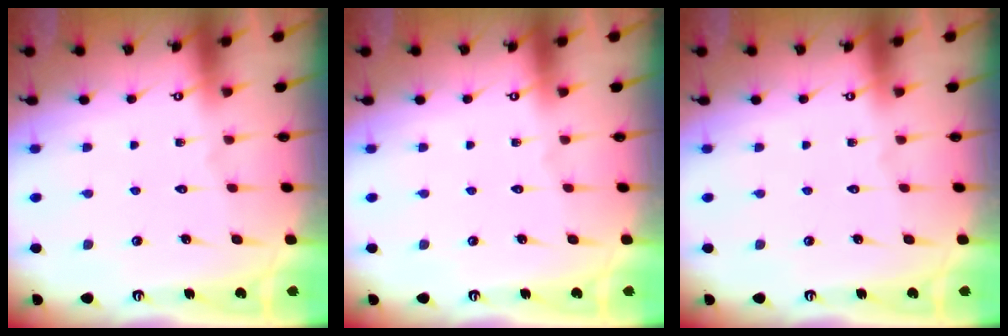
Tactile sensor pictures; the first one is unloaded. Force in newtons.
{"total": 0.0}
{"total": 0.0}